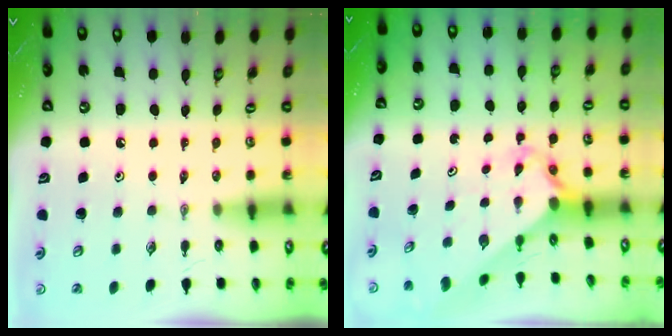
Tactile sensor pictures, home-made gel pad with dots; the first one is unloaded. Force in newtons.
{"total": 2.5, "press": 2.5, "slide": 0.2}